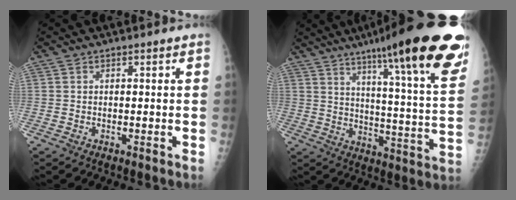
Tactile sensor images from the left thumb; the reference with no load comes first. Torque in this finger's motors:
{"motor_torque": [1.09, -0.22, 1.55, -1.23, 0.35]}